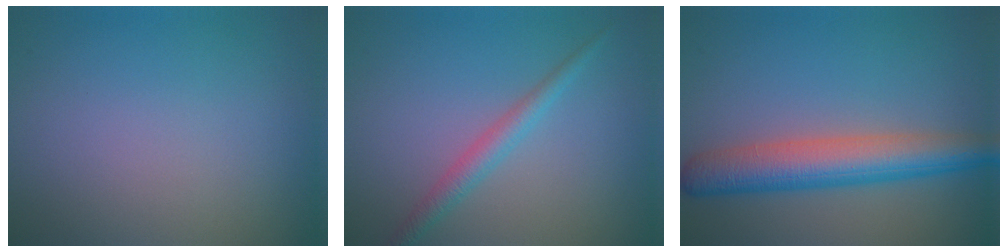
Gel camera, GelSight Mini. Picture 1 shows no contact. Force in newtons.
{"total": 2.1, "press": 2.1, "slide": 0.0}
{"total": 5.9, "press": 5.9, "slide": 0.1}